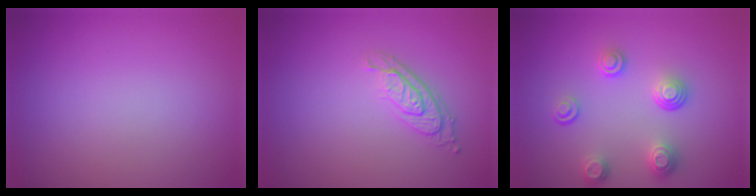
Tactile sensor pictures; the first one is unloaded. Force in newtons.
{"total": 2.9, "press": 2.0, "slide": 2.0}
{"total": 3.7, "press": 2.8, "slide": 2.4}